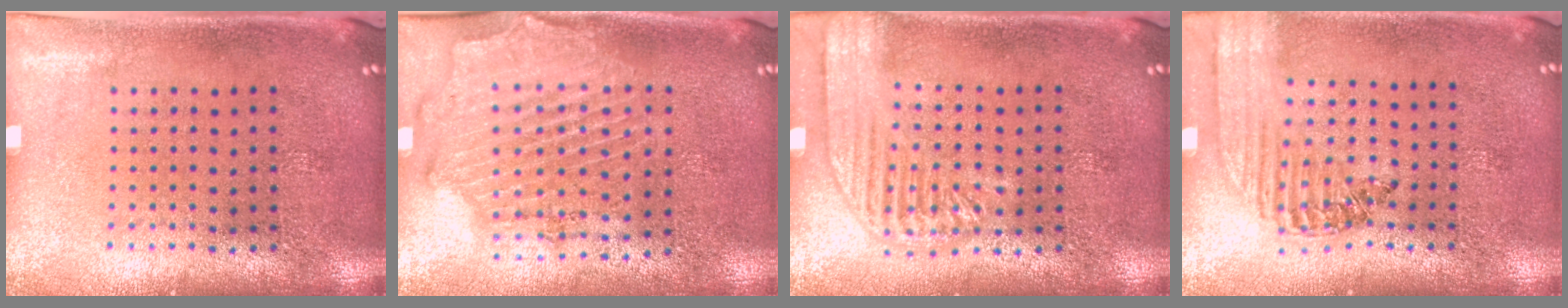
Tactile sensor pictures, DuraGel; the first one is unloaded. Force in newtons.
{"total": 1.9, "press": 1.7, "slide": 0.8}
{"total": 1.8, "press": 1.7, "slide": 0.2}
{"total": 1.5, "press": 1.3, "slide": 0.7}